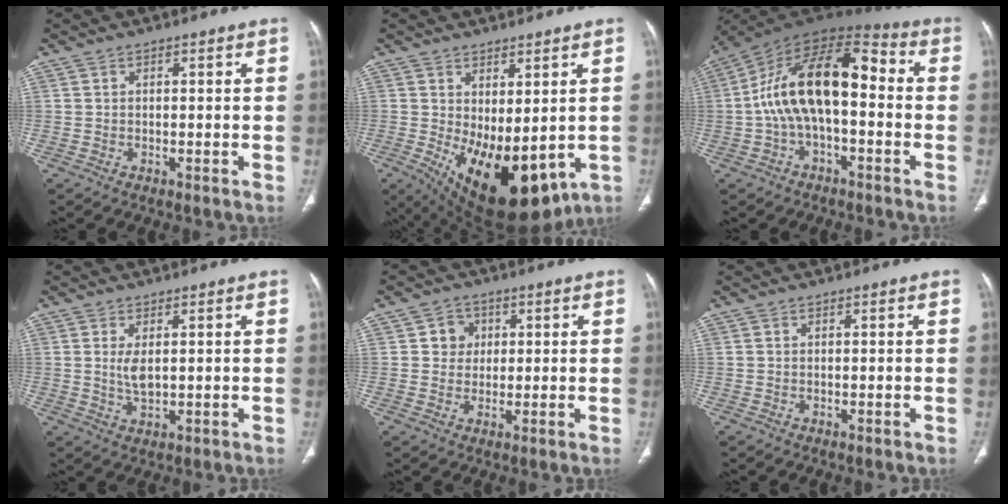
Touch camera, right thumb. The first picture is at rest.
{"total": 17.3, "force": [-3.4, 8.3, 14.8], "torque": [-0.220, -0.021, -0.018]}
{"total": 17.3, "force": [-0.6, 8.6, 15.0], "torque": [-0.253, 0.055, -0.021]}
{"total": 3.5, "force": [0.6, 1.5, 3.1], "torque": [-0.059, -0.011, 0.020]}
{"total": 4.3, "force": [1.1, 3.9, 1.3], "torque": [0.005, 0.002, 0.013]}
{"total": 0.0}